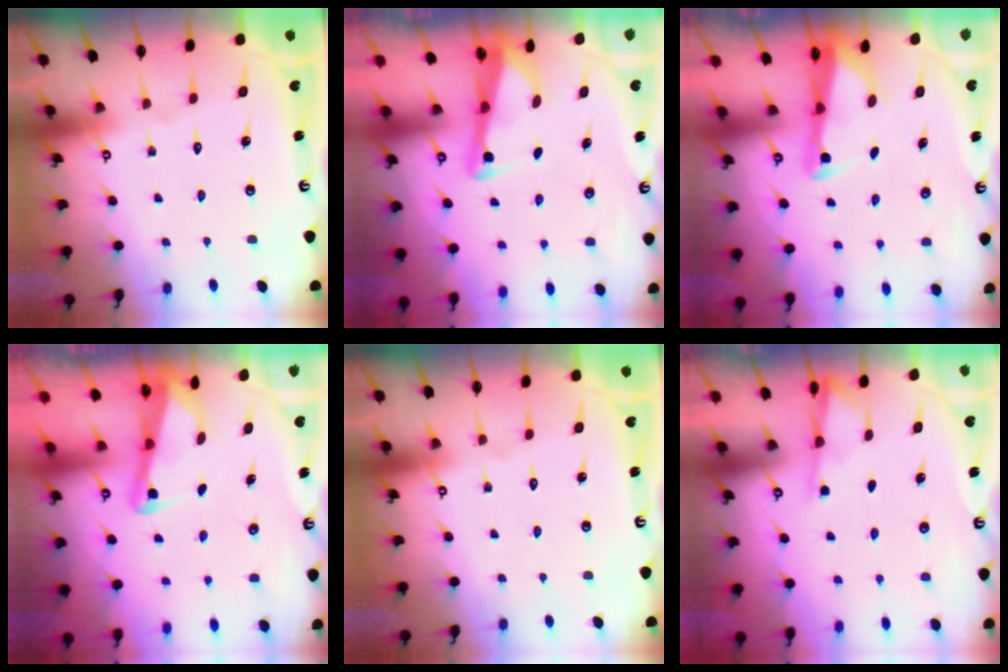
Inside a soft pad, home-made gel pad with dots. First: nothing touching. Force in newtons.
{"total": 3.1, "press": 3.1, "slide": 0.3}
{"total": 2.8, "press": 2.7, "slide": 0.6}
{"total": 2.9, "press": 2.9, "slide": 0.4}
{"total": 0.0}
{"total": 2.7, "press": 2.7, "slide": 0.5}